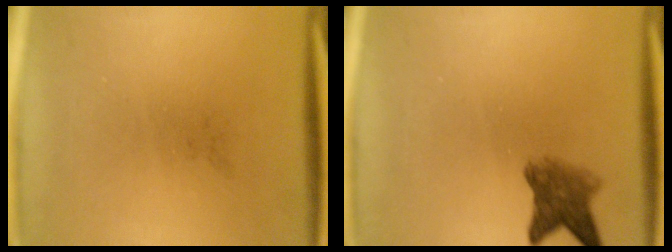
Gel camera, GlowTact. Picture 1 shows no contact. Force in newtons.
{"total": 4.4}